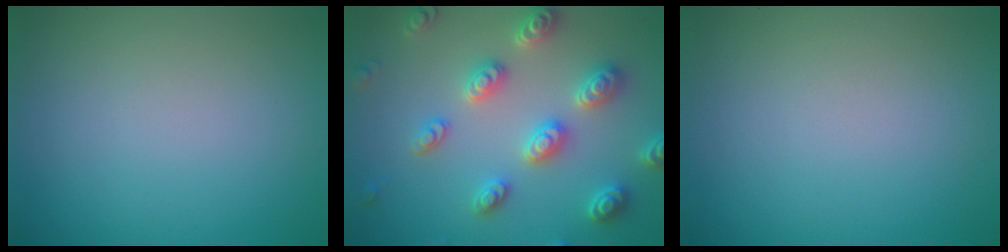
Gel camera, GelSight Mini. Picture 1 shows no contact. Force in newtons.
{"total": 5.2, "press": 5.0, "slide": 1.2}
{"total": 0.0}